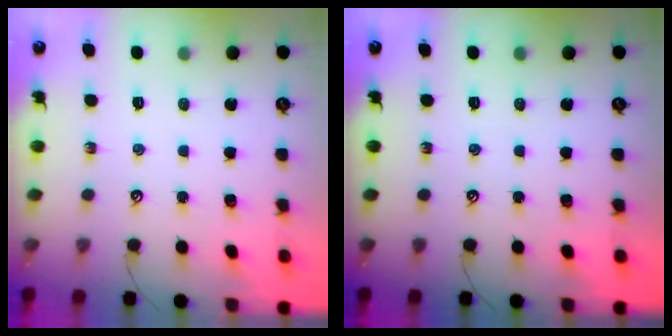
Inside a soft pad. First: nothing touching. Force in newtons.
{"total": 0.0}